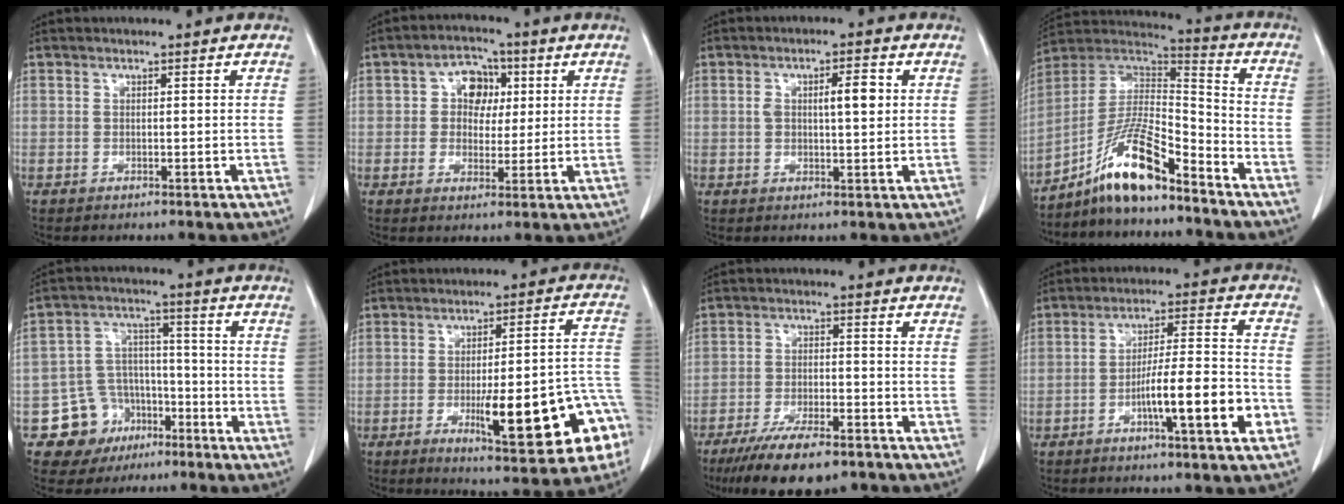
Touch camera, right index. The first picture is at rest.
{"total": 5.9, "force": [1.4, 4.6, 3.5], "torque": [-0.053, 0.020, 0.023]}
{"total": 4.8, "force": [1.1, 1.3, 4.5], "torque": [-0.077, 0.012, 0.024]}
{"total": 13.1, "force": [-9.3, 2.0, 9.0], "torque": [-0.174, 0.019, -0.169]}
{"total": 9.4, "force": [-4.8, 8.0, 1.6], "torque": [-0.025, 0.032, -0.067]}
{"total": 18.2, "force": [-6.4, 2.8, 16.9], "torque": [-0.164, 0.020, -0.070]}
{"total": 11.3, "force": [-8.4, 2.9, 7.0], "torque": [-0.116, -0.020, -0.137]}
{"total": 11.5, "force": [-4.4, 0.6, 10.6], "torque": [-0.167, 0.007, -0.065]}